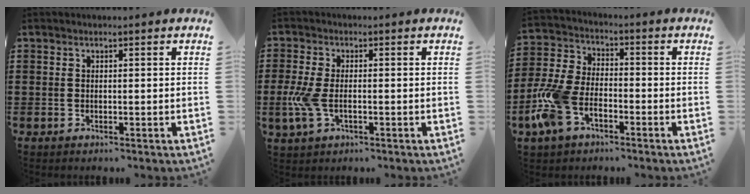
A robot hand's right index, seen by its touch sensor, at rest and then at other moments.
{"total": 5.4, "force": [-1.2, 2.7, 4.4], "torque": [-0.119, -0.010, -0.031]}
{"total": 8.2, "force": [-4.3, 4.3, 5.4], "torque": [-0.147, -0.002, -0.089]}